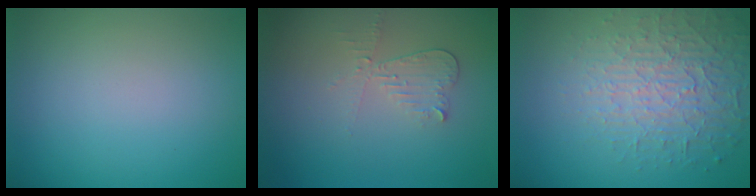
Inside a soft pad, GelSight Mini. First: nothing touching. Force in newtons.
{"total": 2.1, "press": 2.0, "slide": 0.5}
{"total": 4.6, "press": 4.0, "slide": 2.3}